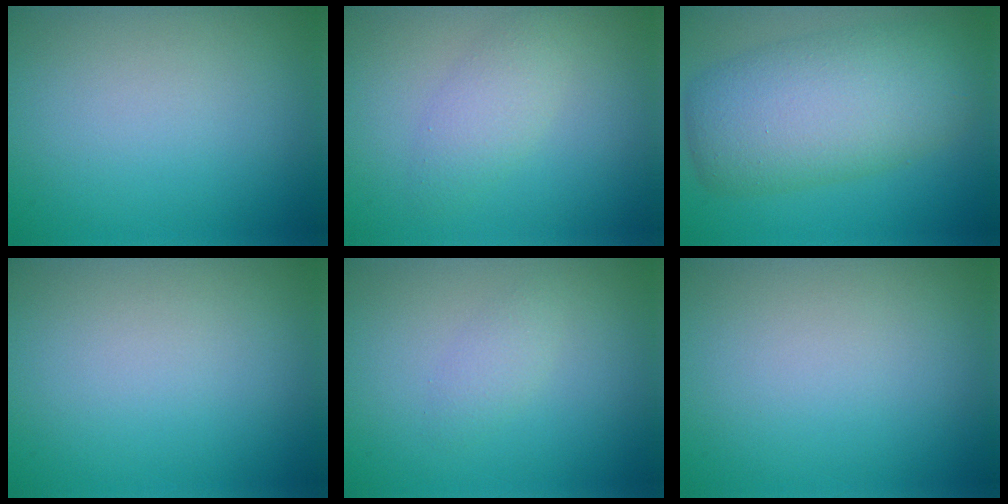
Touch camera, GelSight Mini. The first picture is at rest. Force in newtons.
{"total": 2.2, "press": 2.2, "slide": 0.0}
{"total": 8.9, "press": 8.9, "slide": 0.1}
{"total": 0.0}
{"total": 1.2, "press": 1.2, "slide": 0.1}
{"total": 0.0}